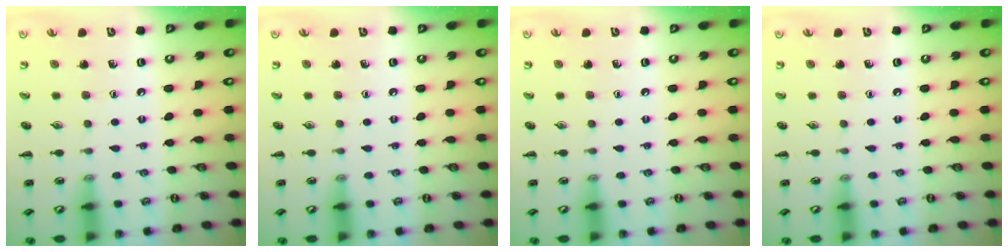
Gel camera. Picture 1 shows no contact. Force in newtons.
{"total": 0.0}
{"total": 0.0}
{"total": 0.0}